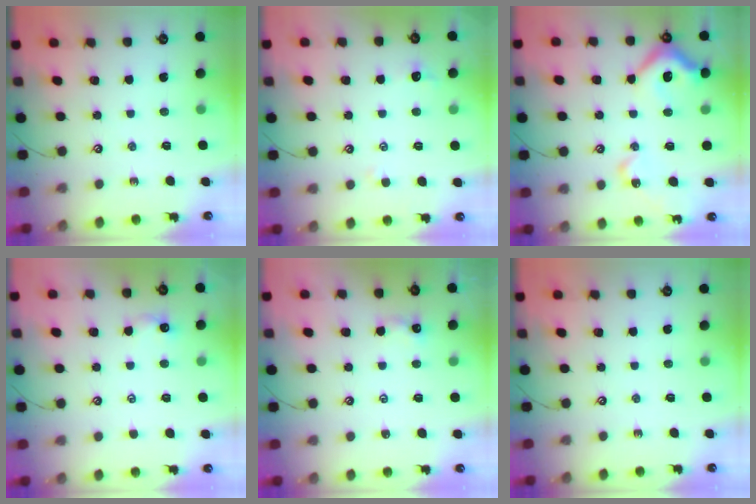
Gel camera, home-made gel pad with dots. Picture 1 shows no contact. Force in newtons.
{"total": 0.6, "press": 0.2, "slide": 0.6}
{"total": 14.4, "press": 14.3, "slide": 1.7}
{"total": 0.6, "press": 0.3, "slide": 0.6}
{"total": 1.0, "press": 0.9, "slide": 0.4}
{"total": 0.0}